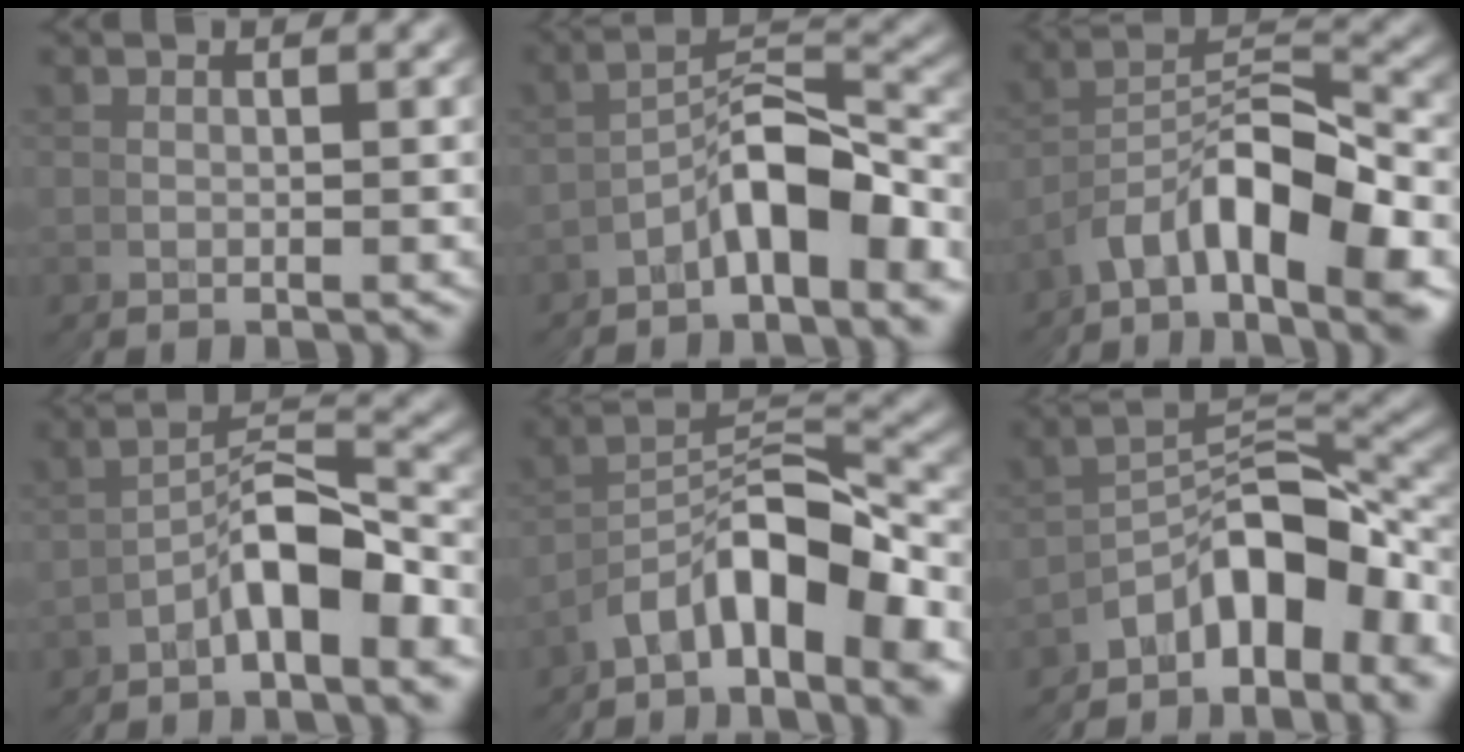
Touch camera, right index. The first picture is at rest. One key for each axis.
{"total": 6.2, "fx": -4.0, "fy": 2.5, "fz": 4.1, "tx": -0.054, "ty": 0.002, "tz": -0.058}
{"total": 9.4, "fx": -2.3, "fy": 5.2, "fz": 7.5, "tx": -0.127, "ty": -0.024, "tz": -0.030}
{"total": 5.6, "fx": -3.4, "fy": 2.1, "fz": 3.9, "tx": -0.057, "ty": 0.000, "tz": -0.049}
{"total": 8.7, "fx": -2.6, "fy": 4.7, "fz": 6.8, "tx": -0.113, "ty": -0.016, "tz": -0.036}
{"total": 8.5, "fx": -4.9, "fy": 4.0, "fz": 5.7, "tx": -0.075, "ty": -0.009, "tz": -0.066}